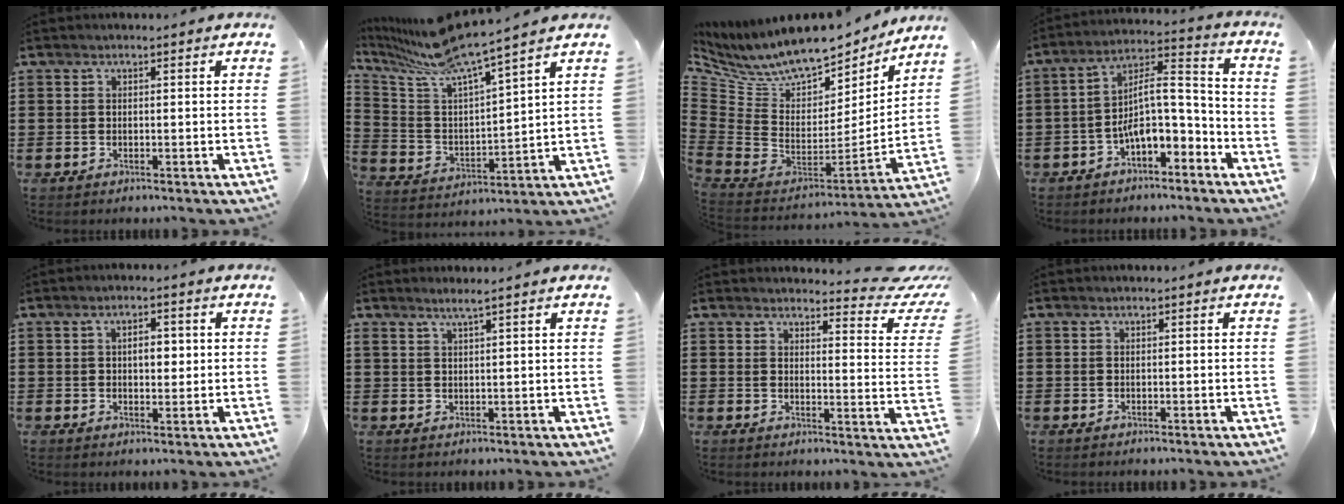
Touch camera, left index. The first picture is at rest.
{"total": 8.2, "force": [7.4, -0.3, 3.4], "torque": [-0.102, -0.053, 0.122]}
{"total": 9.6, "force": [7.9, 3.5, 4.3], "torque": [-0.130, -0.061, 0.138]}
{"total": 8.3, "force": [-4.3, 3.5, 6.2], "torque": [-0.115, 0.000, -0.086]}
{"total": 3.5, "force": [0.4, 2.0, 2.9], "torque": [-0.038, 0.000, -0.003]}
{"total": 2.0, "force": [1.6, -0.4, 1.1], "torque": [-0.023, -0.001, 0.029]}
{"total": 4.1, "force": [3.7, 0.6, 1.7], "torque": [-0.027, -0.025, 0.058]}
{"total": 0.0}